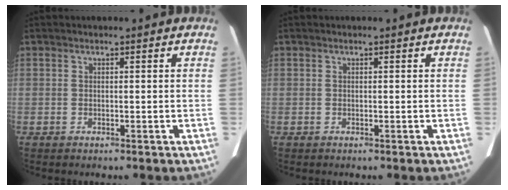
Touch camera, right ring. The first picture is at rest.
{"total": 0.0}